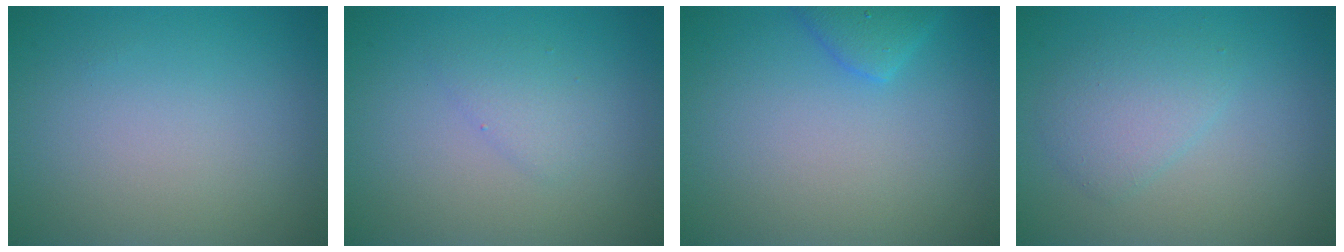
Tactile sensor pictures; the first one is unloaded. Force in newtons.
{"total": 1.4, "press": 1.4, "slide": 0.1}
{"total": 2.1, "press": 2.1, "slide": 0.1}
{"total": 2.6, "press": 2.6, "slide": 0.2}